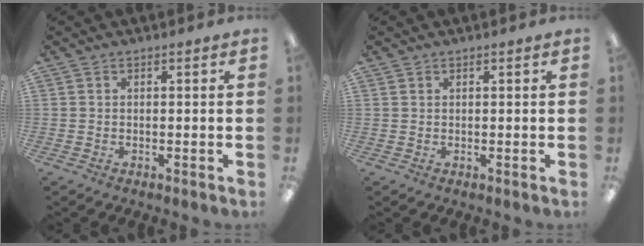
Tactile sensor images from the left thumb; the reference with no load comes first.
{"total": 0.5, "force": [0.5, 0.3, -0.1], "torque": [0.001, 0.001, 0.009]}